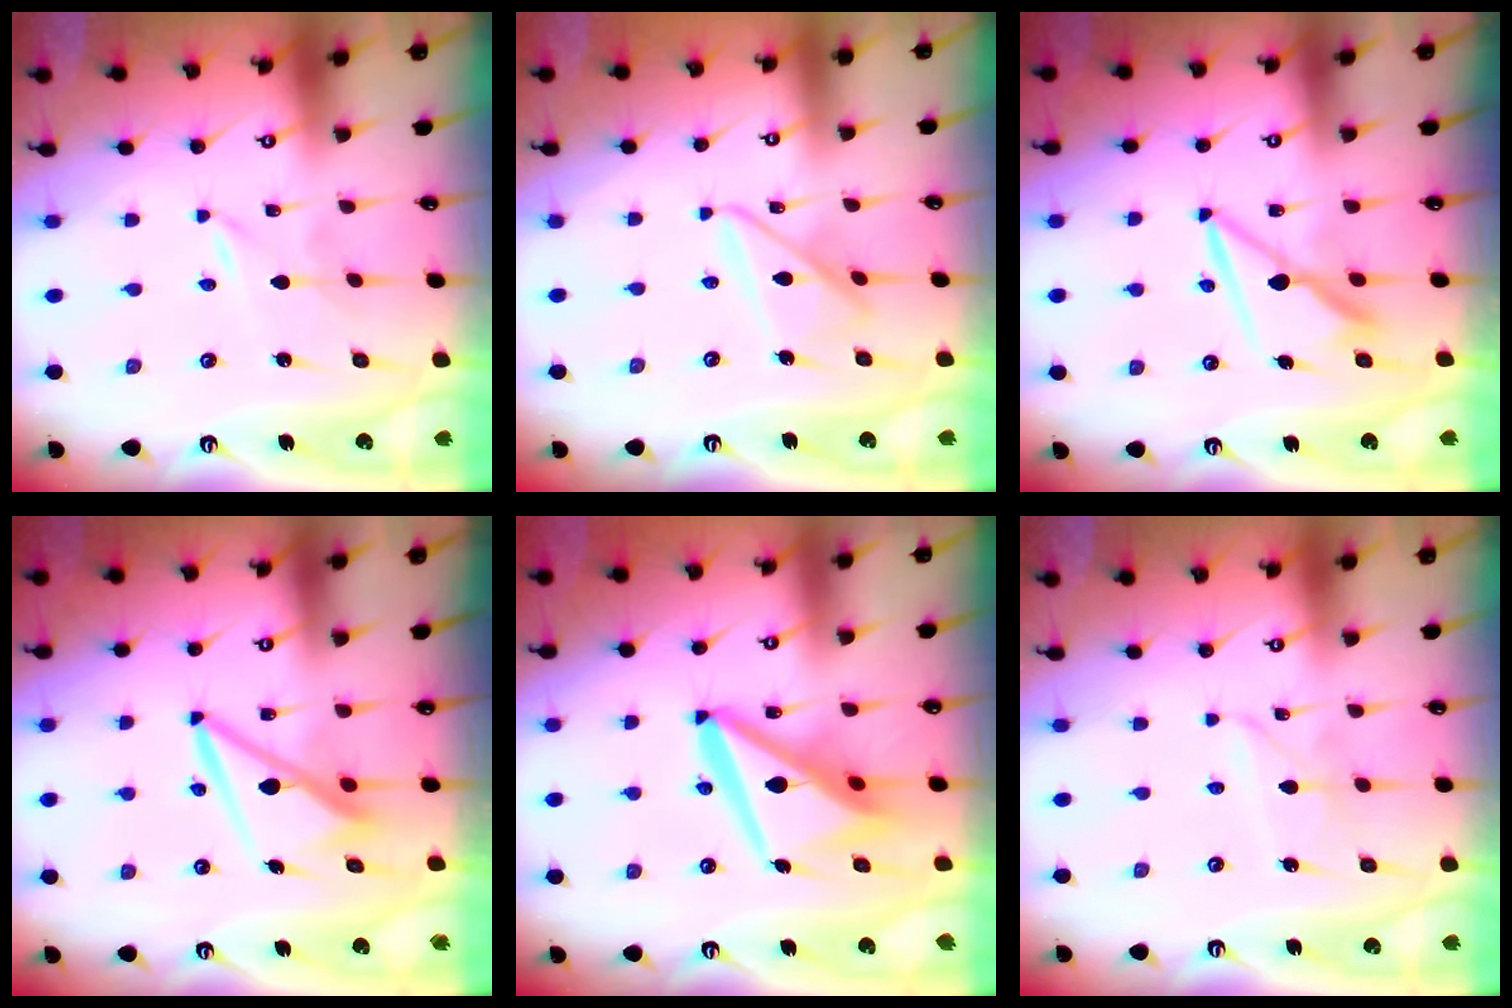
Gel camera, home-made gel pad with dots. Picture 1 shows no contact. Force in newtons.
{"total": 12.2, "press": 12.1, "slide": 1.0}
{"total": 7.8, "press": 7.8, "slide": 0.7}
{"total": 7.2, "press": 7.2, "slide": 0.5}
{"total": 15.0, "press": 14.8, "slide": 2.0}
{"total": 4.0, "press": 4.0, "slide": 0.2}